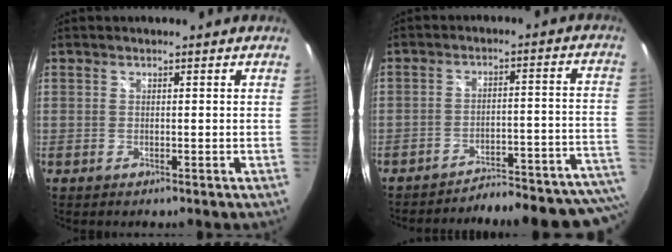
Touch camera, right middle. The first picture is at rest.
{"total": 21.7, "force": [-20.9, 1.3, 5.5], "torque": [-0.034, 0.004, -0.268]}